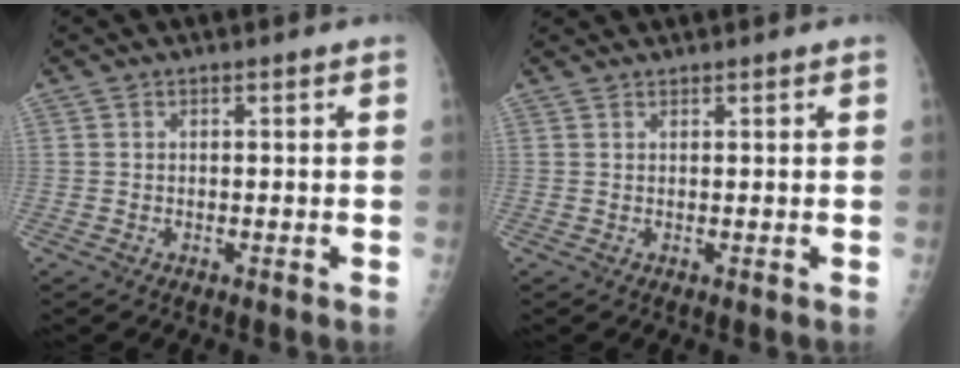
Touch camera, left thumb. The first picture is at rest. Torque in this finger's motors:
{"motor_torque": [1.98, -1.69, 1.40, -1.37, 0.07]}